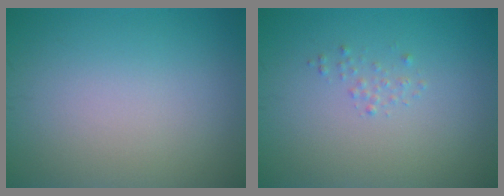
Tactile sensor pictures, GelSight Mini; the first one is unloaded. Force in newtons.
{"total": 0.7, "press": 0.7, "slide": 0.1}